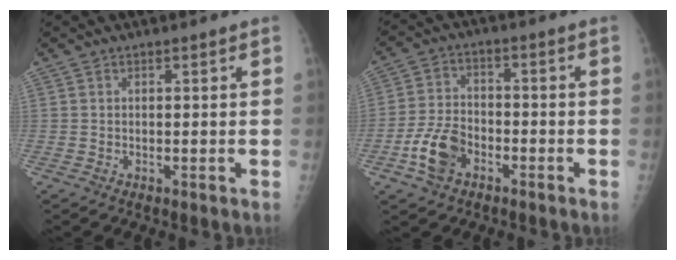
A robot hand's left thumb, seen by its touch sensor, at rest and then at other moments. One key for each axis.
{"total": 8.2, "fx": -3.9, "fy": 5.3, "fz": 5.0, "tx": -0.094, "ty": 0.022, "tz": -0.073}